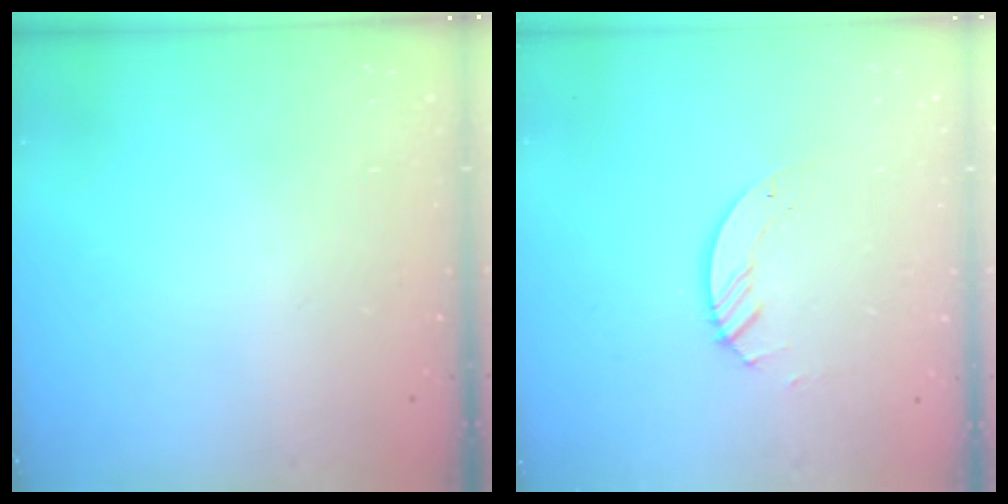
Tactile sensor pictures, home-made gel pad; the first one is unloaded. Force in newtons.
{"total": 3.0, "press": 3.0, "slide": 0.2}